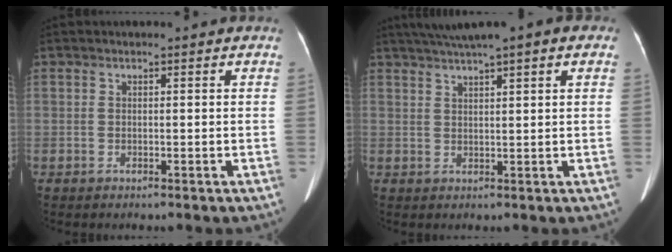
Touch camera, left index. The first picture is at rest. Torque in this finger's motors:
{"motor_torque": [-0.08, -1.43, -0.41, -0.11]}